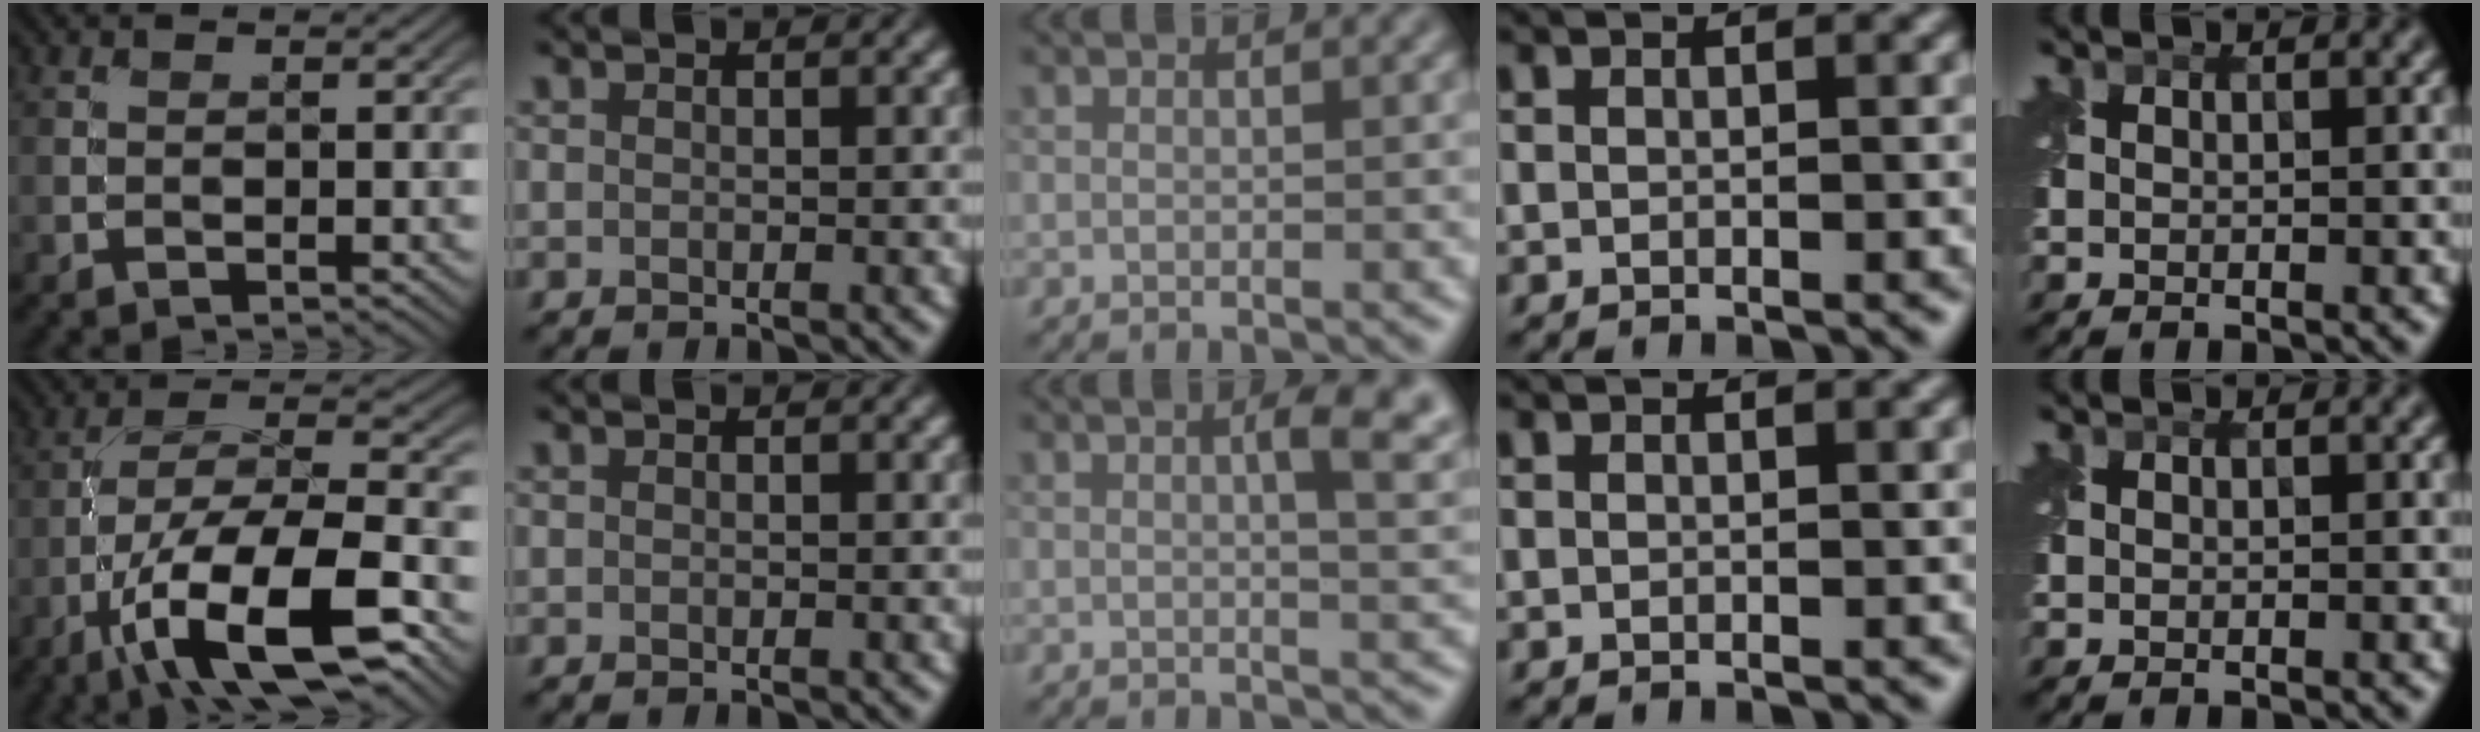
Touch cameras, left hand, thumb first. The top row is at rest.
{"thumb": {"total": 14.2, "force": [-7.1, 4.5, 11.5], "torque": [-0.215, -0.002, -0.131]}, "middle": {"total": 5.2, "force": [1.4, 1.6, 4.7], "torque": [-0.052, 0.006, 0.019]}}